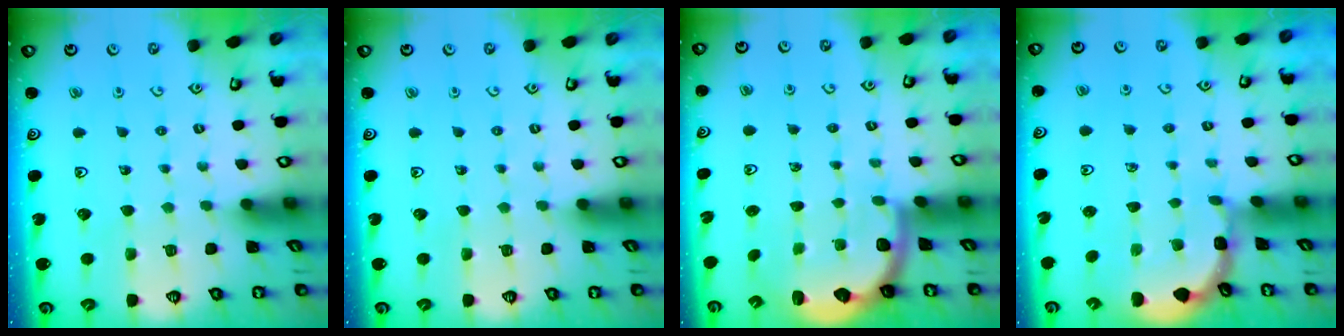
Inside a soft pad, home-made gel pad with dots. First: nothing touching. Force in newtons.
{"total": 0.0}
{"total": 2.2, "press": 2.1, "slide": 0.8}
{"total": 1.7, "press": 1.7, "slide": 0.1}